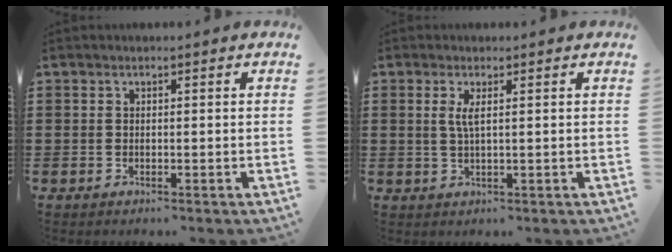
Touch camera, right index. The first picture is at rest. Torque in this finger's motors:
{"motor_torque": [0.57, 0.26, 0.23, 0.07]}